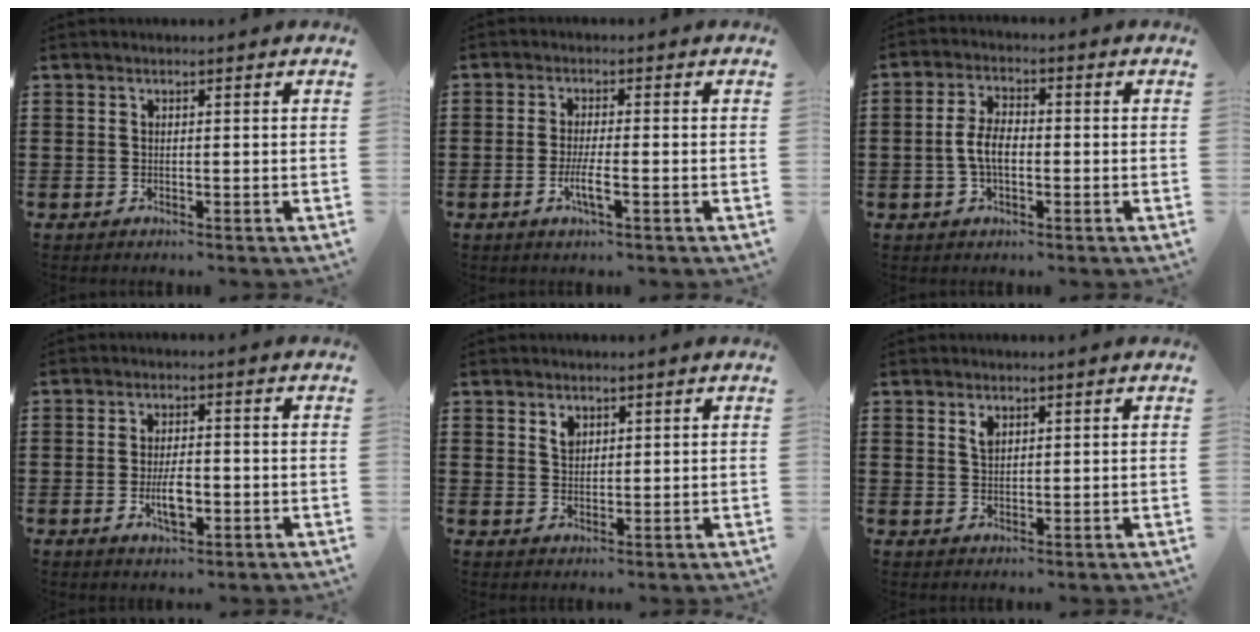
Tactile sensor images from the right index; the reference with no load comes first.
{"total": 3.9, "force": [-1.5, 0.5, 3.6], "torque": [-0.067, -0.005, -0.028]}
{"total": 5.2, "force": [-0.9, 2.6, 4.4], "torque": [-0.107, -0.002, -0.025]}
{"total": 4.8, "force": [-1.2, 1.8, 4.3], "torque": [-0.088, 0.001, -0.022]}
{"total": 2.1, "force": [1.3, 1.4, 0.9], "torque": [-0.022, 0.004, 0.026]}
{"total": 1.9, "force": [1.2, 1.1, 1.1], "torque": [-0.018, 0.000, 0.020]}